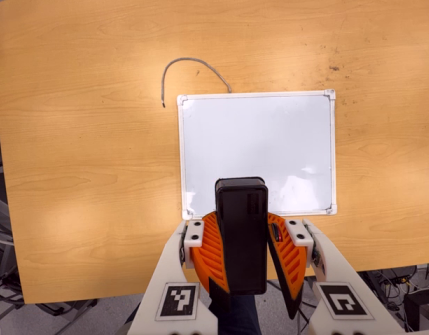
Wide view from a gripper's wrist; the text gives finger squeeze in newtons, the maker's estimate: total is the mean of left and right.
{"total": 10.7, "left": 10.7, "right": 10.7}